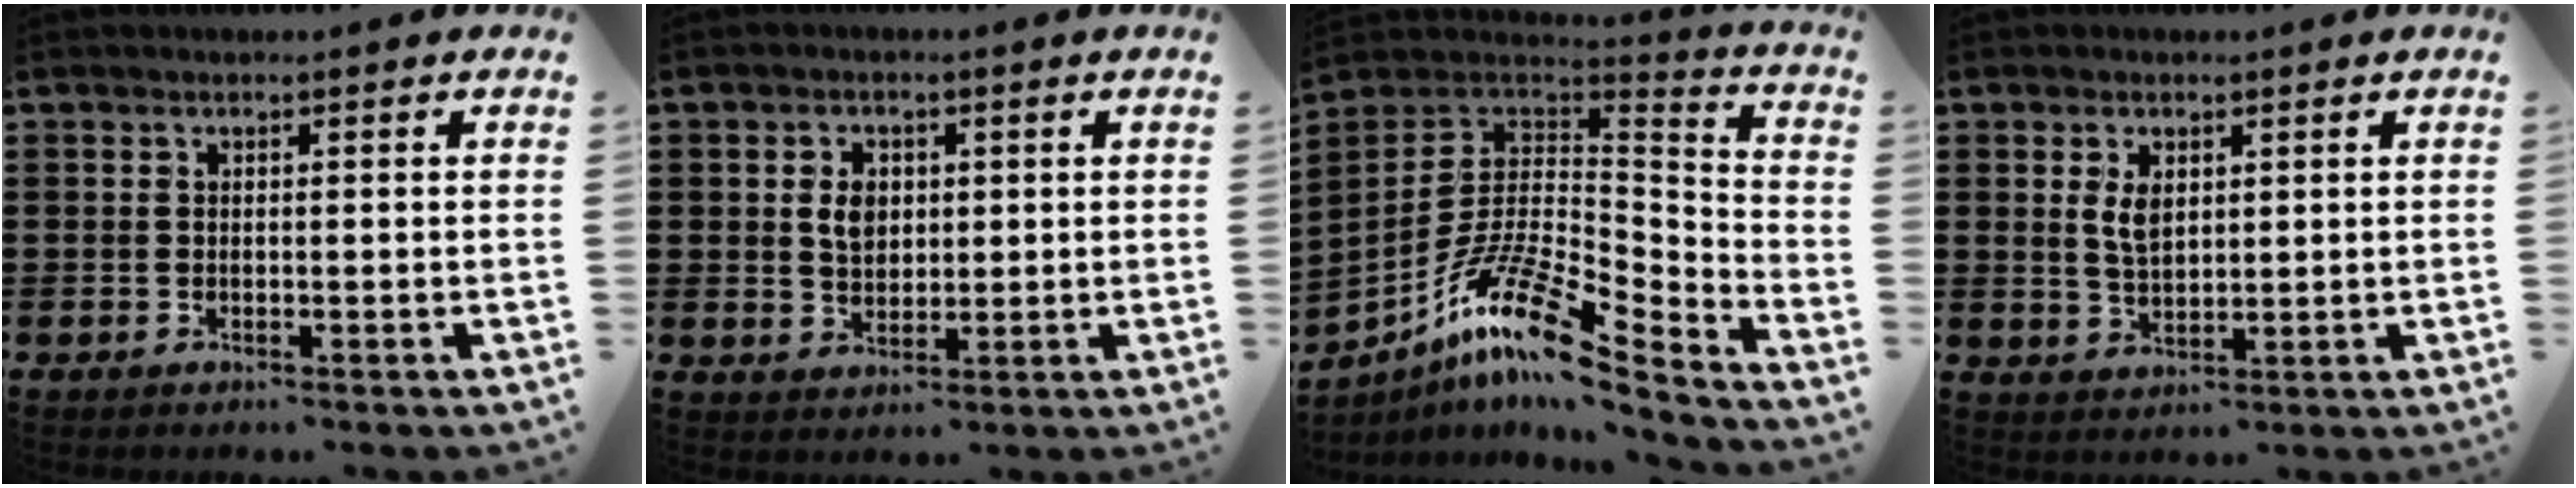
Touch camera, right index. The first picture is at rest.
{"total": 3.7, "force": [0.6, 2.7, 2.5], "torque": [-0.048, 0.007, 0.007]}
{"total": 13.6, "force": [-8.3, 3.7, 10.1], "torque": [-0.207, 0.003, -0.160]}
{"total": 3.6, "force": [1.2, 1.9, 2.7], "torque": [-0.059, 0.006, 0.022]}